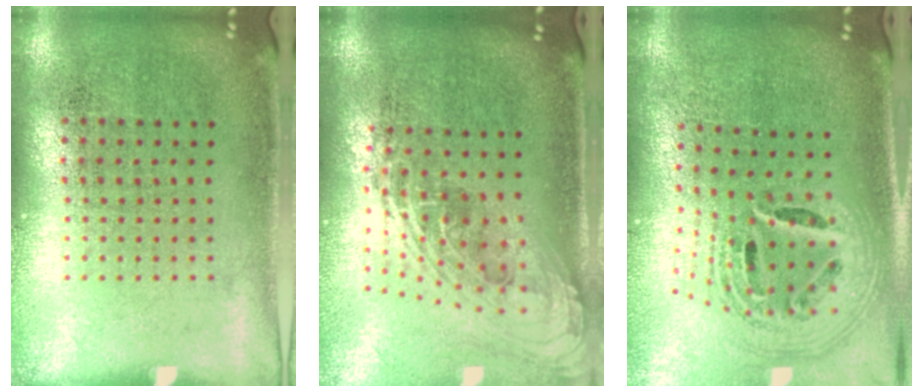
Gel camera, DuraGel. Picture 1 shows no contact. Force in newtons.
{"total": 2.2, "press": 1.6, "slide": 1.5}
{"total": 2.7, "press": 1.9, "slide": 1.9}